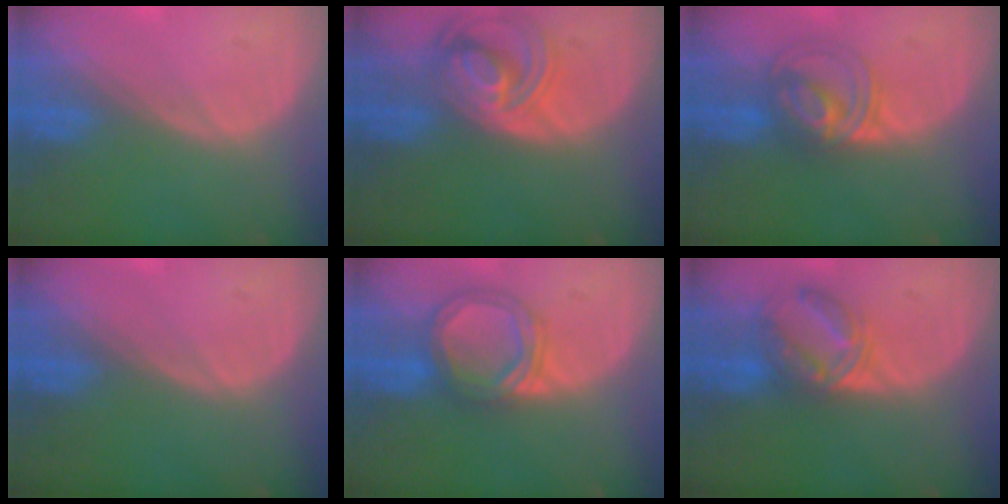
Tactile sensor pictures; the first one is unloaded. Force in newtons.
{"total": 8.2, "press": 7.2, "slide": 4.1}
{"total": 5.9, "press": 5.9, "slide": 0.7}
{"total": 0.0}
{"total": 5.8, "press": 5.8, "slide": 0.2}
{"total": 6.5, "press": 6.2, "slide": 1.9}